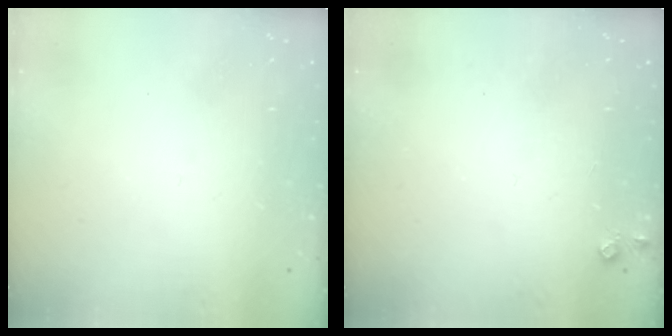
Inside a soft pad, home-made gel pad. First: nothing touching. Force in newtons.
{"total": 5.3, "press": 5.2, "slide": 0.6}